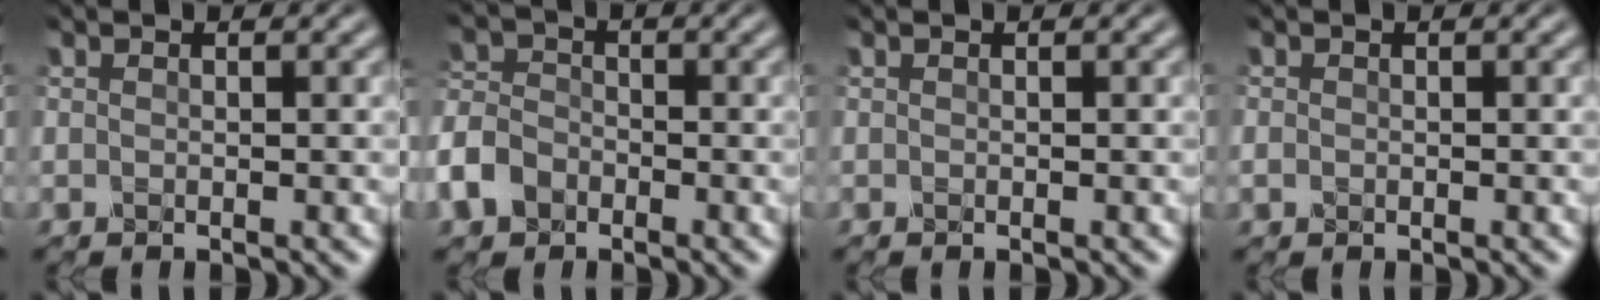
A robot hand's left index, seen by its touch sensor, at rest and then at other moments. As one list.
[{"total": 4.9, "force": [-2.7, 3.4, 2.2], "torque": [-0.059, -0.001, -0.069]}, {"total": 0.0}, {"total": 0.8, "force": [-0.2, 0.7, 0.3], "torque": [-0.005, -0.003, -0.005]}]